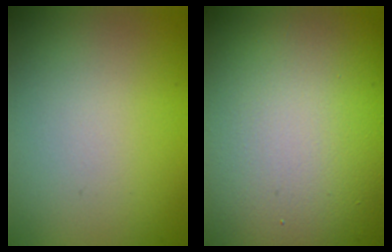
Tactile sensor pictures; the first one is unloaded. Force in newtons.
{"total": 24.8, "press": 24.8, "slide": 1.1}